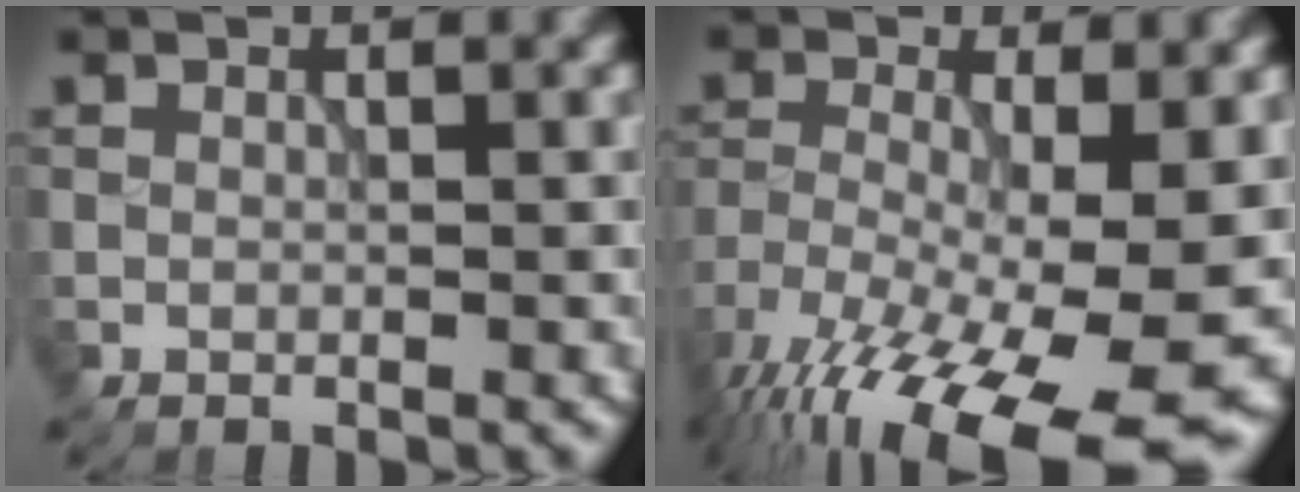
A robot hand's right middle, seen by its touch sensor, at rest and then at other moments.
{"total": 16.6, "force": [-8.5, 5.7, 13.1], "torque": [-0.244, -0.029, -0.126]}